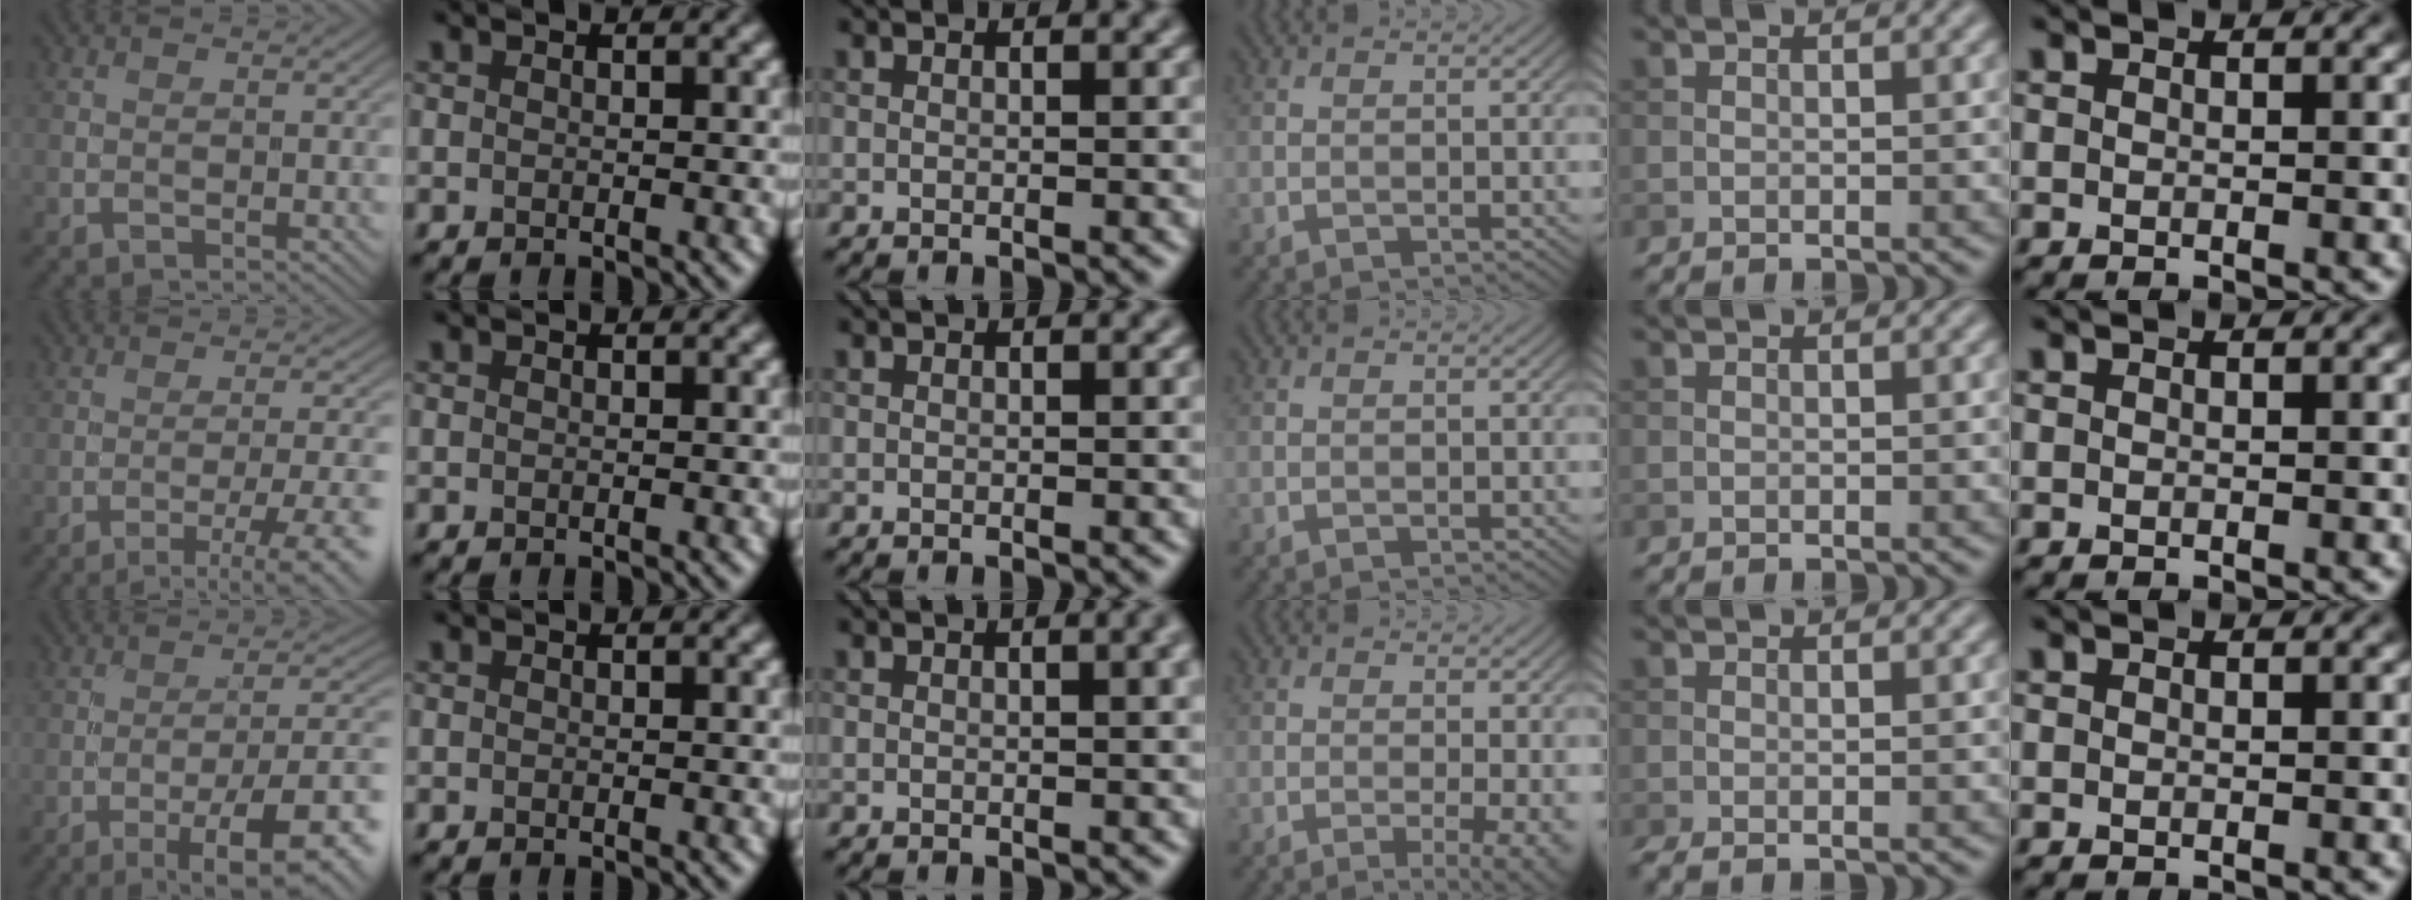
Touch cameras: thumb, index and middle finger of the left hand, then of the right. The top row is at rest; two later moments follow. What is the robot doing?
{"motion": "screw", "object": "dispenser bottle"}